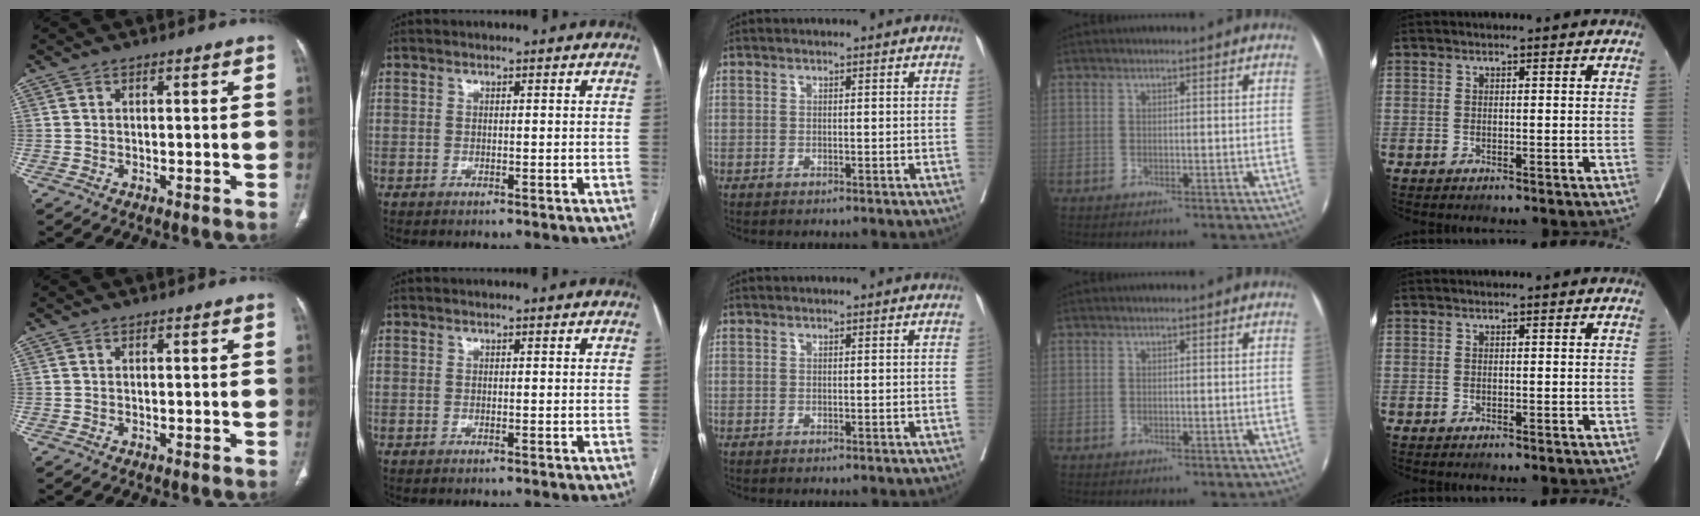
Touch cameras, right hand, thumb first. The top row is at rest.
{}